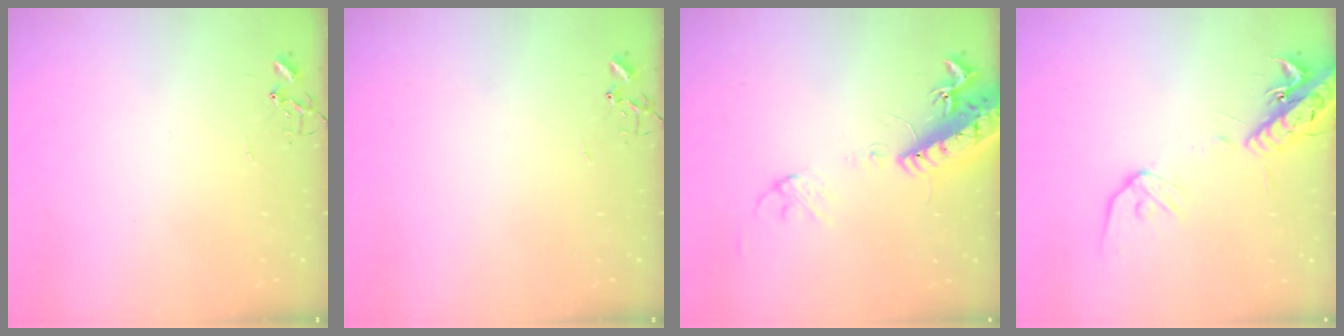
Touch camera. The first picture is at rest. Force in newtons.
{"total": 0.0}
{"total": 16.2, "press": 15.7, "slide": 3.7}
{"total": 15.1, "press": 14.7, "slide": 3.3}